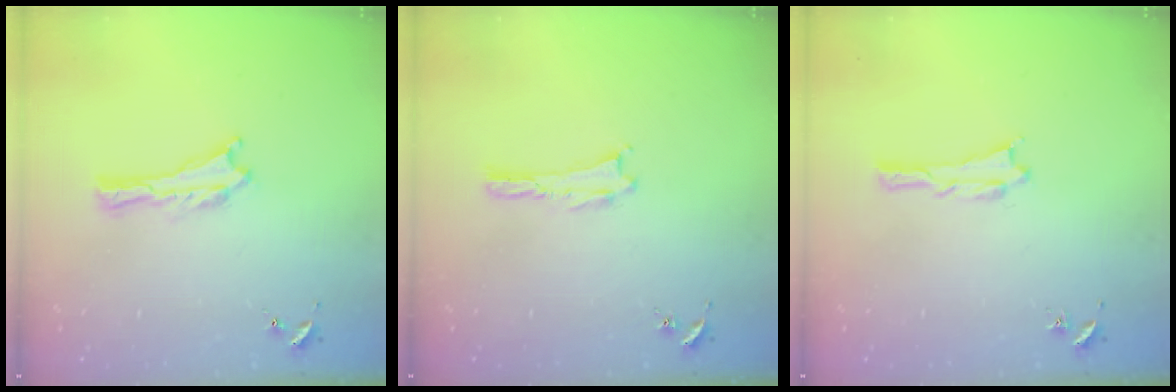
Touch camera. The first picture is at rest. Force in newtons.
{"total": 0.0}
{"total": 0.6, "press": 0.6, "slide": 0.1}